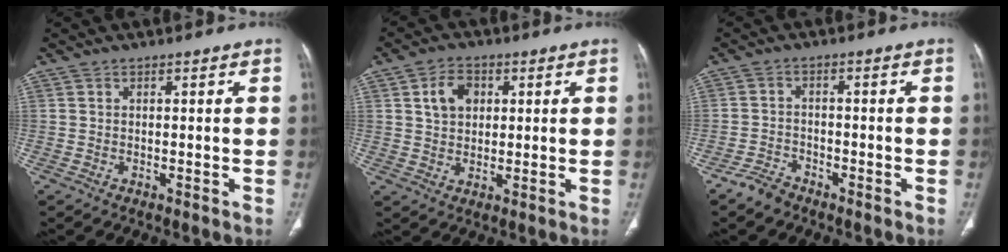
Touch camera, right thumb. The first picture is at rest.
{"total": 6.3, "force": [1.9, 4.6, 3.8], "torque": [-0.047, -0.002, 0.033]}
{"total": 3.5, "force": [-3.0, 1.6, 1.0], "torque": [-0.024, 0.015, -0.056]}